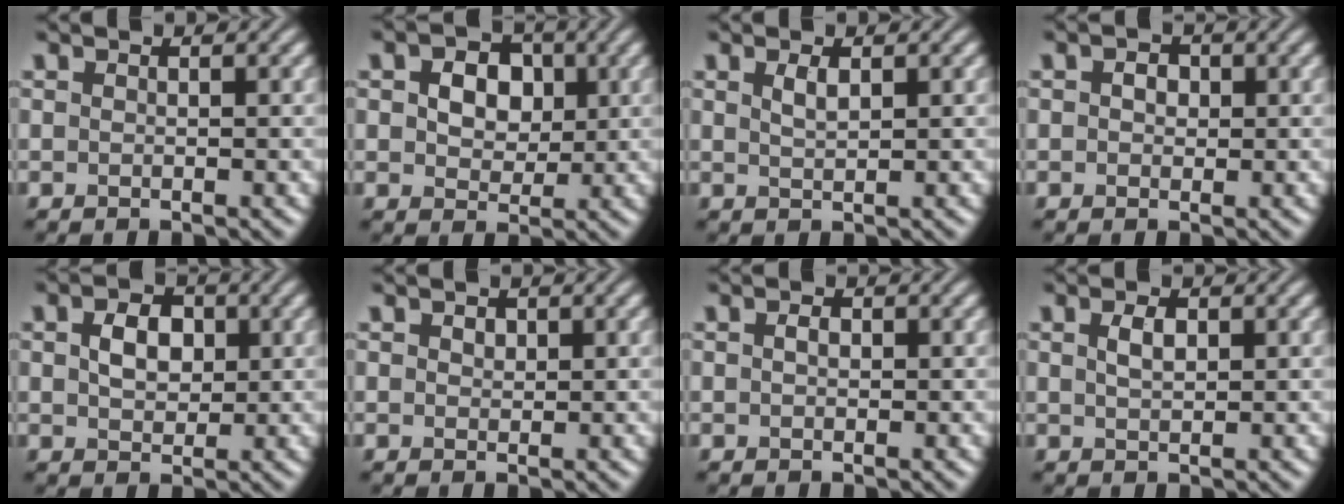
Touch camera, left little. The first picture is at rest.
{"total": 4.7, "force": [1.1, 3.5, 2.9], "torque": [-0.051, 0.007, 0.001]}
{"total": 1.3, "force": [0.7, 0.4, 1.0], "torque": [-0.022, 0.001, 0.015]}
{"total": 1.6, "force": [0.4, 1.3, 1.0], "torque": [-0.012, 0.004, -0.002]}
{"total": 3.2, "force": [0.6, 2.3, 2.2], "torque": [-0.048, 0.004, 0.010]}
{"total": 0.9, "force": [0.5, 0.7, 0.4], "torque": [-0.008, -0.001, 0.006]}
{"total": 0.9, "force": [0.1, 0.6, 0.7], "torque": [-0.014, 0.001, 0.000]}
{"total": 1.7, "force": [0.6, 0.9, 1.4], "torque": [-0.029, 0.002, 0.013]}